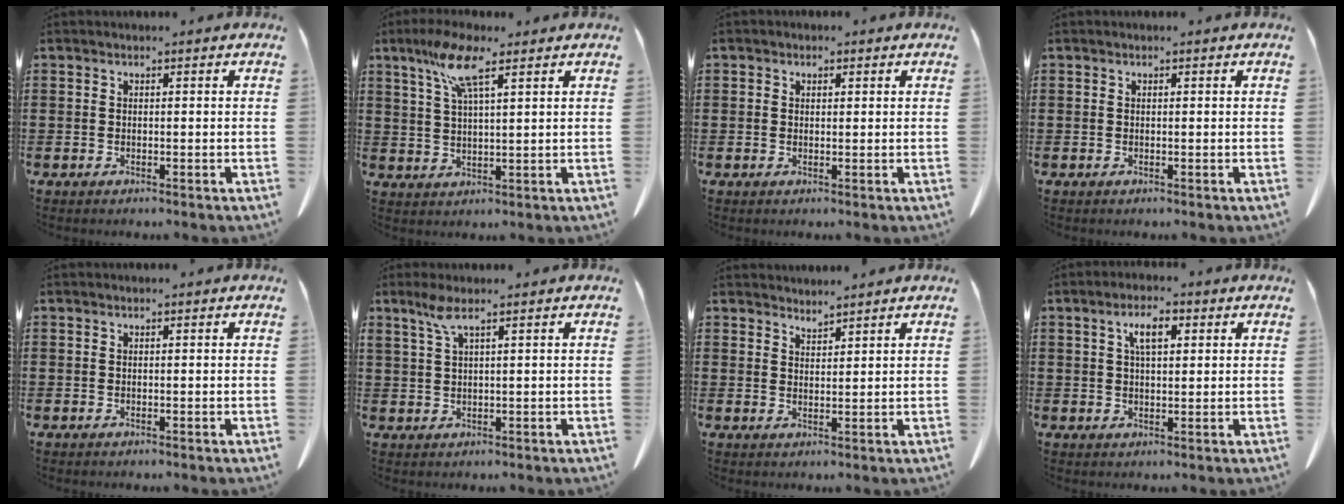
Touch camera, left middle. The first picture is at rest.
{"total": 7.9, "force": [4.7, 1.4, 6.2], "torque": [-0.133, 0.007, 0.082]}
{"total": 0.9, "force": [0.5, 0.7, 0.3], "torque": [0.000, 0.002, 0.006]}
{"total": 0.0}
{"total": 0.0}
{"total": 2.9, "force": [1.7, 0.4, 2.4], "torque": [-0.053, 0.002, 0.030]}
{"total": 2.2, "force": [2.2, -0.2, -0.3], "torque": [0.000, -0.004, 0.043]}
{"total": 4.3, "force": [1.6, 1.6, 3.7], "torque": [-0.071, 0.008, 0.024]}